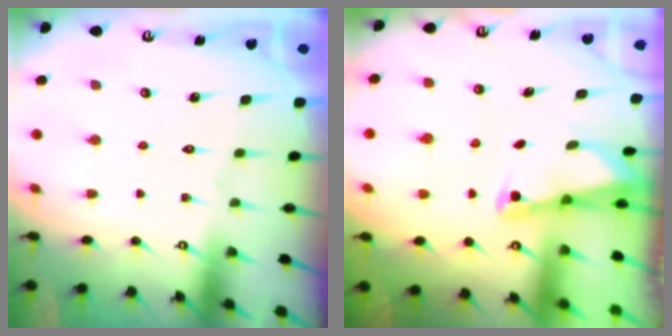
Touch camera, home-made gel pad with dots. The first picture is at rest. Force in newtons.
{"total": 1.4, "press": 1.4, "slide": 0.2}